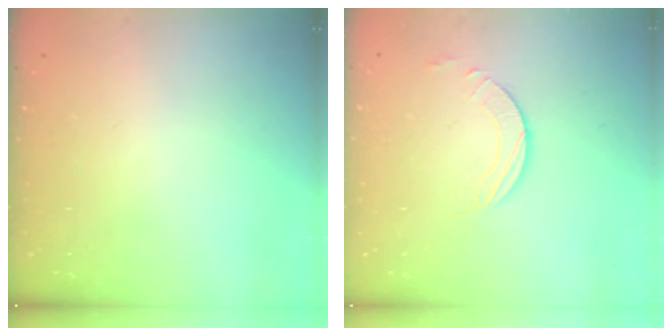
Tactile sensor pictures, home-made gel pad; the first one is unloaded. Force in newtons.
{"total": 2.7, "press": 2.7, "slide": 0.2}